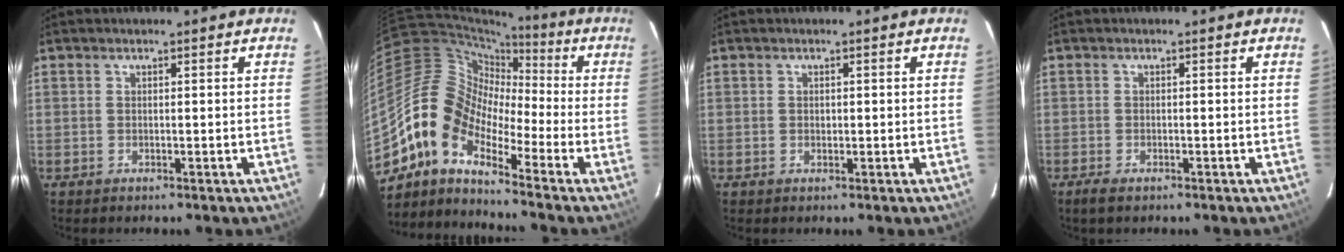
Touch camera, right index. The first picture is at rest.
{"total": 11.2, "force": [-6.8, 5.7, 6.8], "torque": [-0.112, 0.024, -0.155]}
{"total": 0.7, "force": [0.0, 0.6, 0.2], "torque": [0.001, 0.001, 0.002]}
{"total": 2.0, "force": [-1.5, 0.7, 1.1], "torque": [-0.025, -0.009, -0.029]}